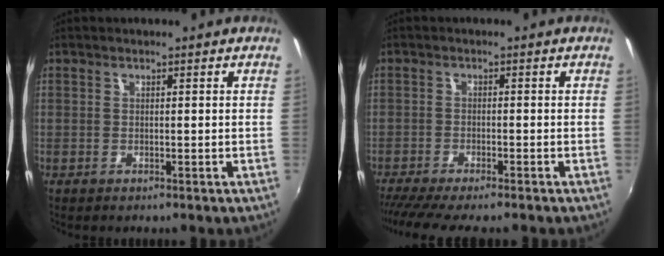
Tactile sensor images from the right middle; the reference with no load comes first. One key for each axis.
{"total": 7.8, "fx": -6.8, "fy": 0.3, "fz": 3.8, "tx": -0.087, "ty": -0.032, "tz": -0.114}